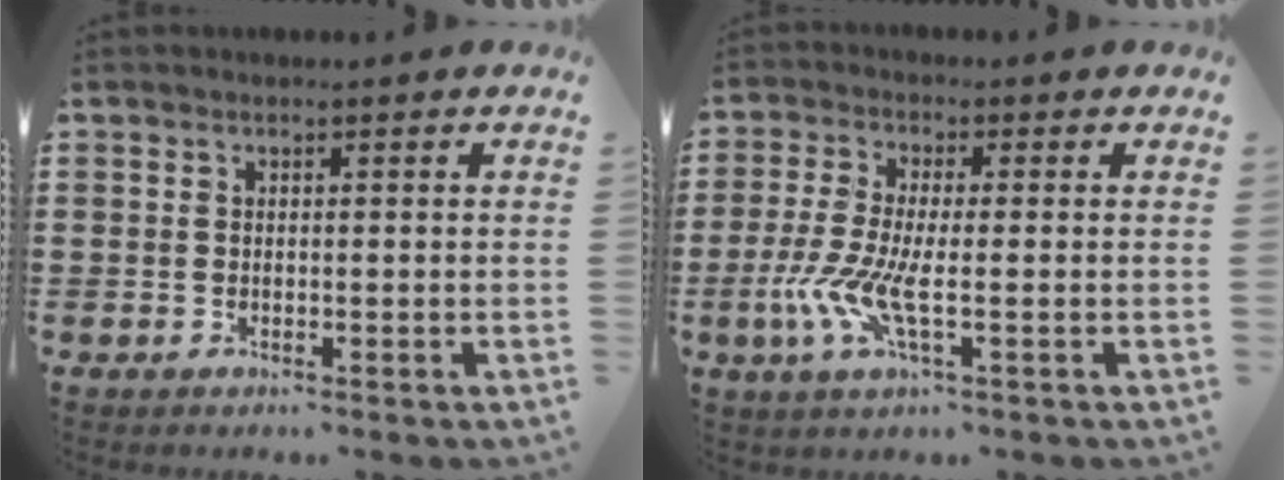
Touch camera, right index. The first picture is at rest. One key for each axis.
{"total": 7.3, "fx": -2.0, "fy": 1.8, "fz": 6.8, "tx": -0.160, "ty": -0.019, "tz": -0.041}